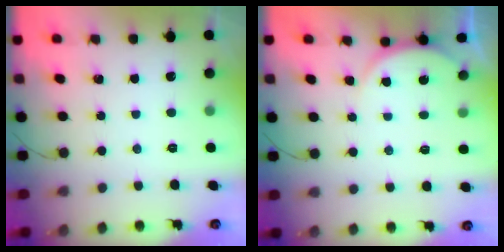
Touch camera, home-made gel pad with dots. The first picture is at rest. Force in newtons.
{"total": 3.5, "press": 3.5, "slide": 0.5}